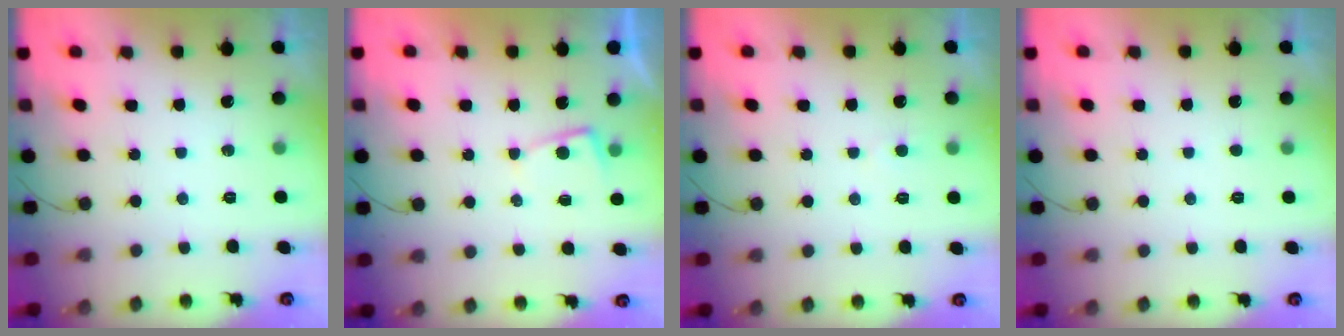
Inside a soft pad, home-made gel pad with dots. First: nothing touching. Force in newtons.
{"total": 2.6, "press": 2.6, "slide": 0.4}
{"total": 2.7, "press": 2.7, "slide": 0.3}
{"total": 1.6, "press": 1.6, "slide": 0.2}